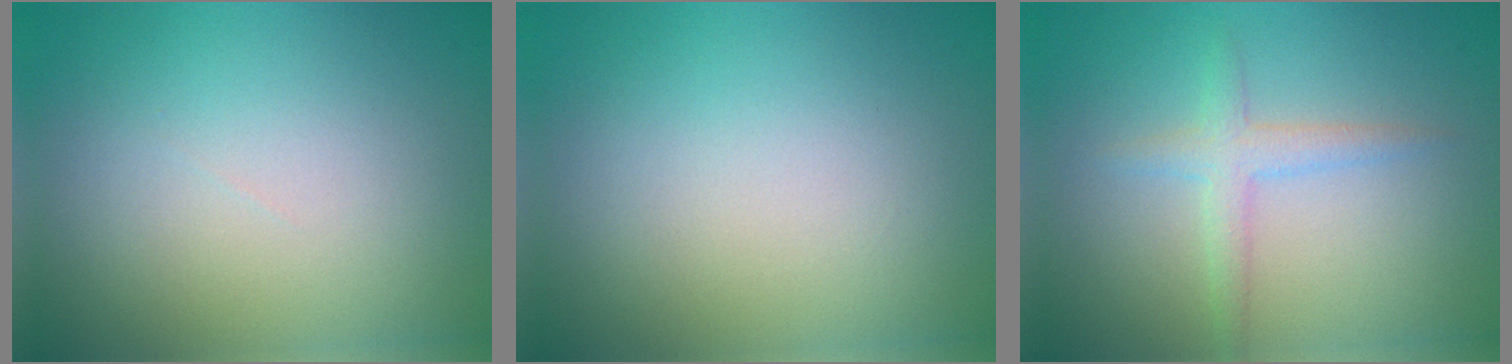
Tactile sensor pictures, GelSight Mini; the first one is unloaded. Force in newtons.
{"total": 0.0}
{"total": 2.0, "press": 2.0, "slide": 0.1}